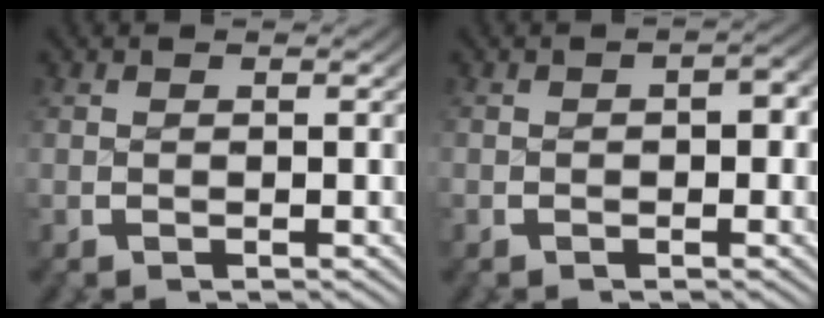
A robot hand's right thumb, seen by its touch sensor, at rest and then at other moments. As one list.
[{"total": 1.9, "force": [-0.4, 1.3, 1.3], "torque": [-0.017, -0.006, -0.007]}]